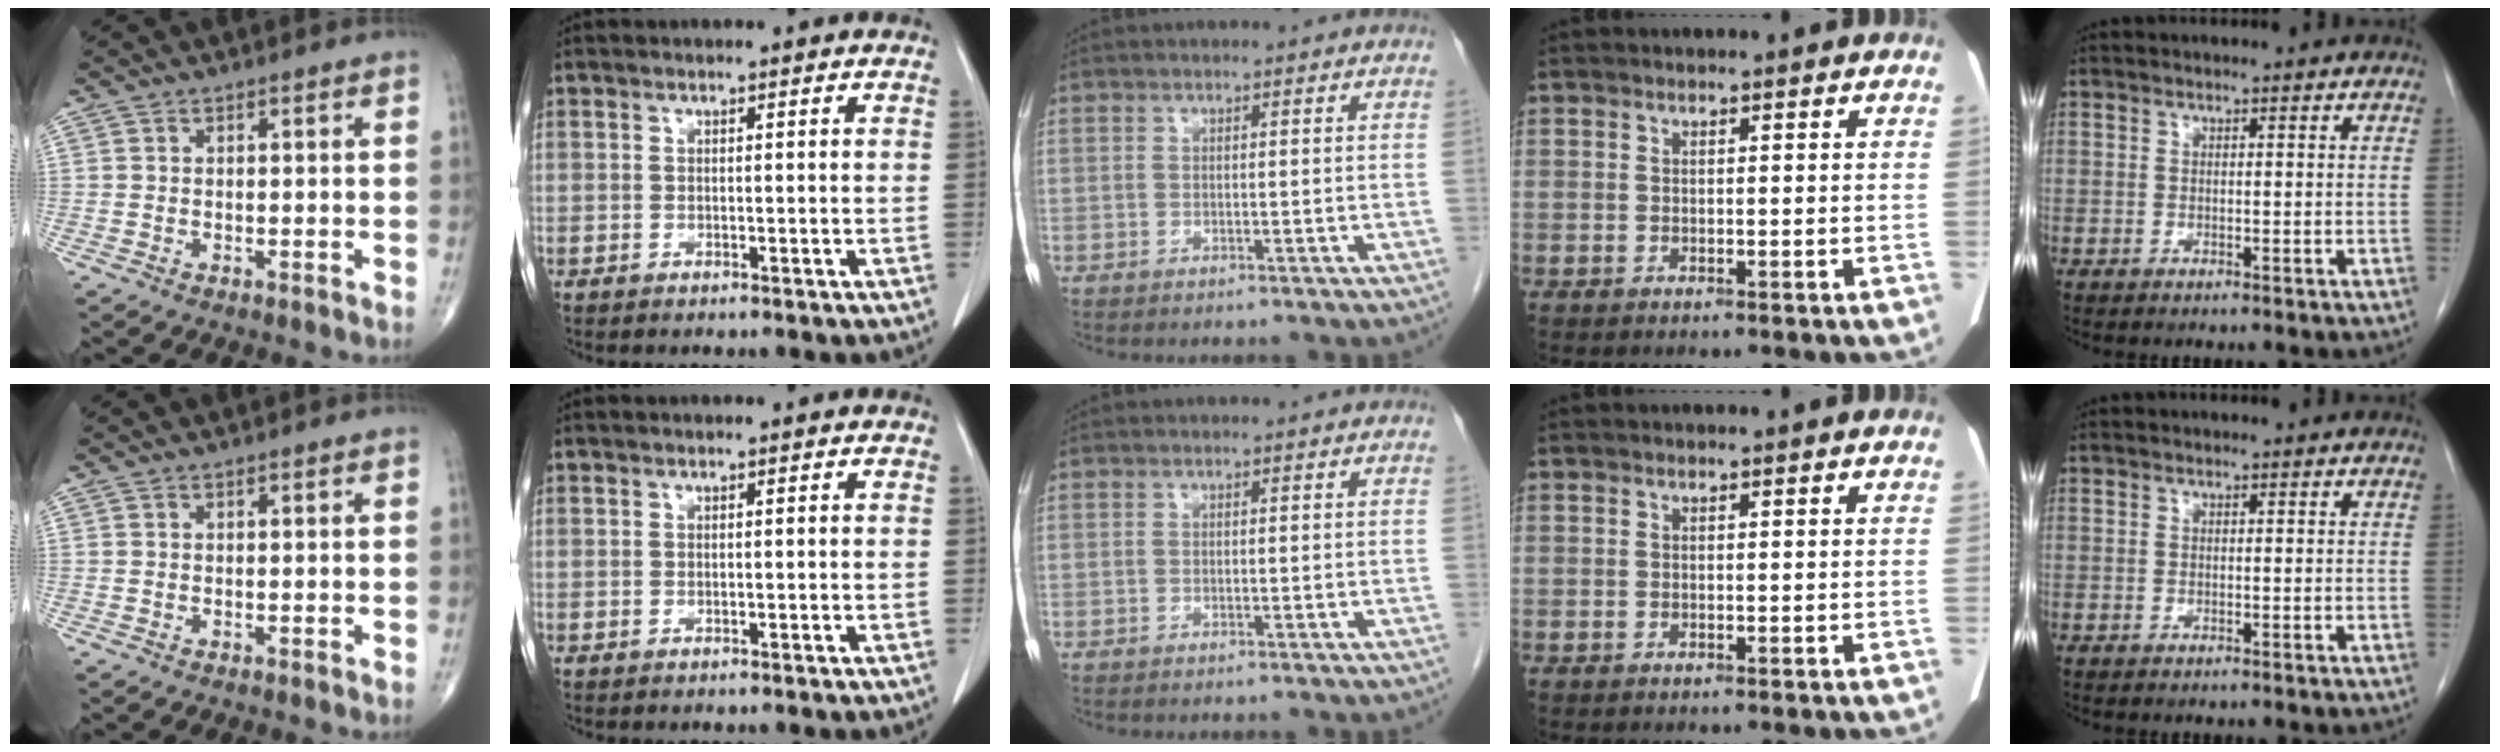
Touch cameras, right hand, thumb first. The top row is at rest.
{}